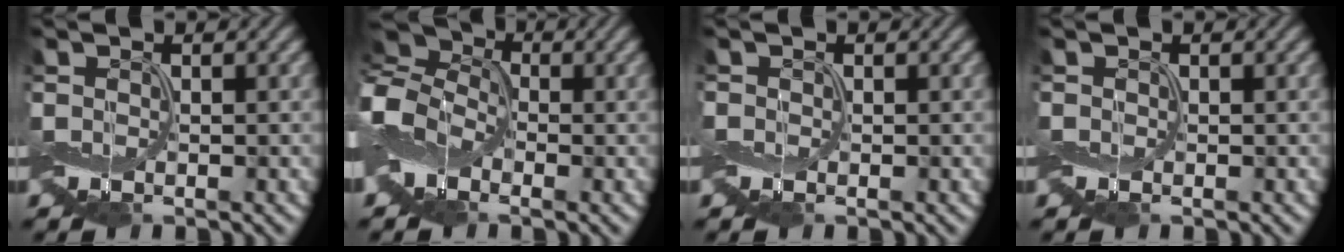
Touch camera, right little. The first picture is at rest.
{"total": 6.6, "force": [-1.8, 5.0, 4.0], "torque": [-0.095, 0.013, -0.047]}
{"total": 0.0}
{"total": 0.0}